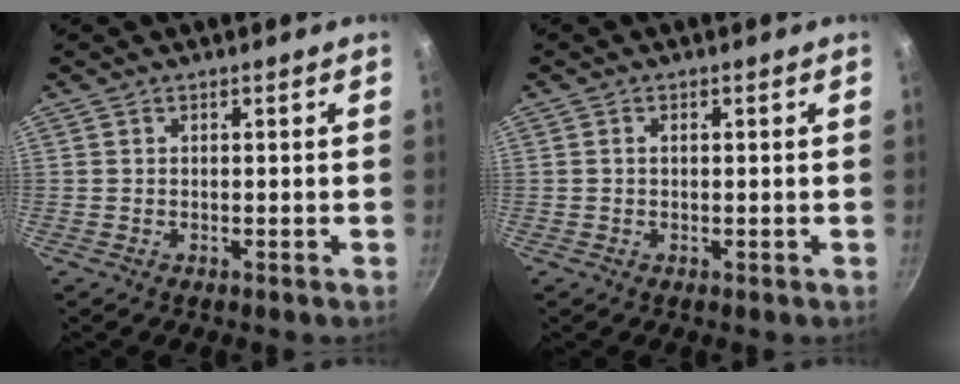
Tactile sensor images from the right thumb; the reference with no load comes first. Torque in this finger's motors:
{"motor_torque": [-0.31, 0.25, -0.07, 0.01, 0.05]}